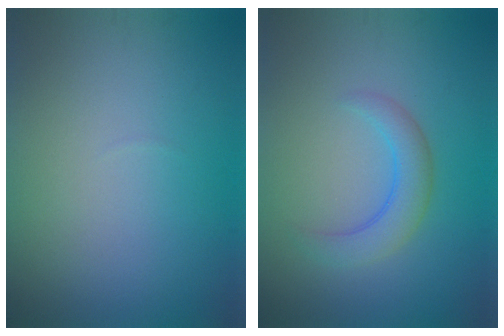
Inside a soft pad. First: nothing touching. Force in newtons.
{"total": 3.0, "press": 3.0, "slide": 0.3}